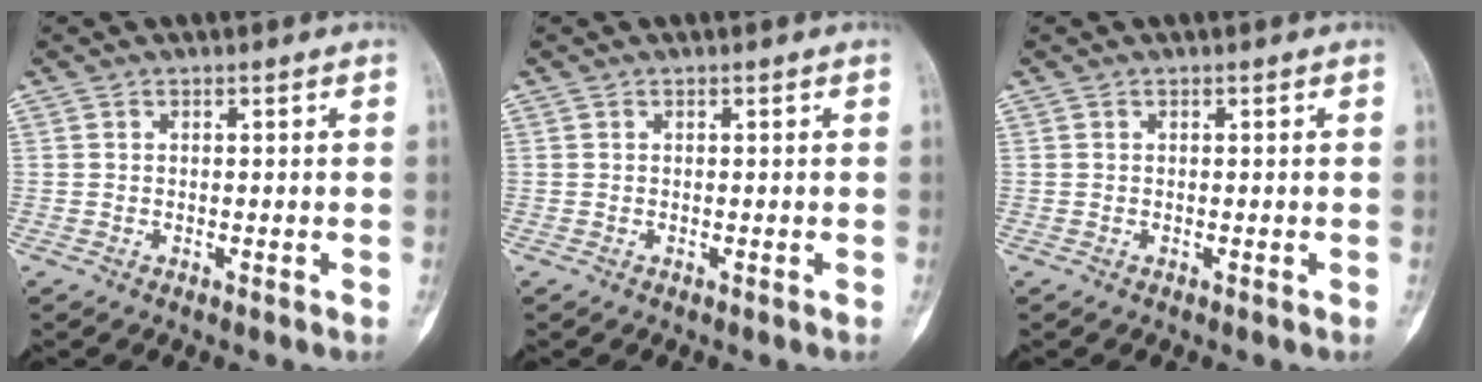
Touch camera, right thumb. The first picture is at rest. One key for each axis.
{"total": 0.0}
{"total": 0.0}